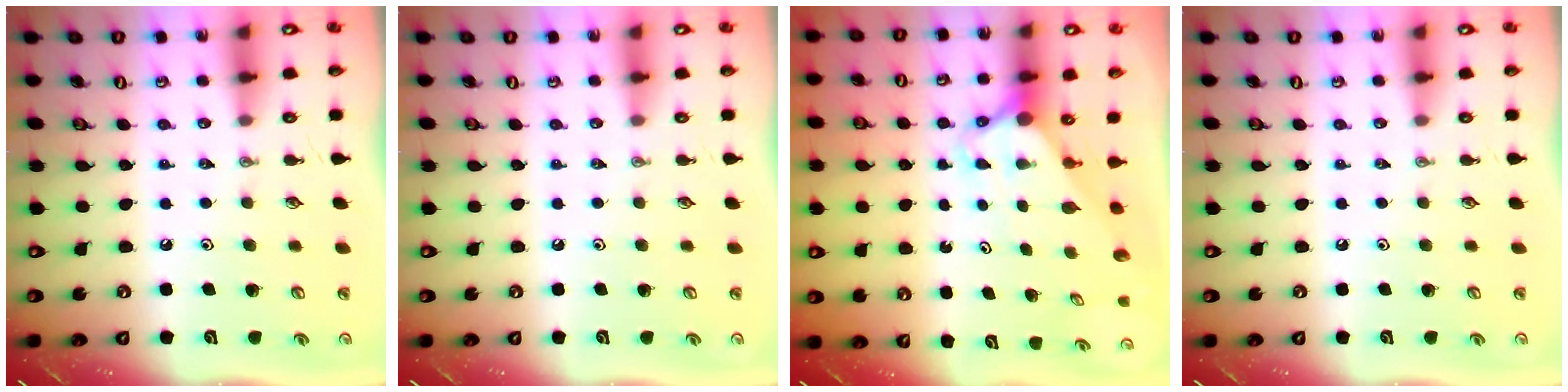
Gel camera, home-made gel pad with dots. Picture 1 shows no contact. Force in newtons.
{"total": 0.0}
{"total": 2.9, "press": 2.9, "slide": 0.3}
{"total": 0.0}